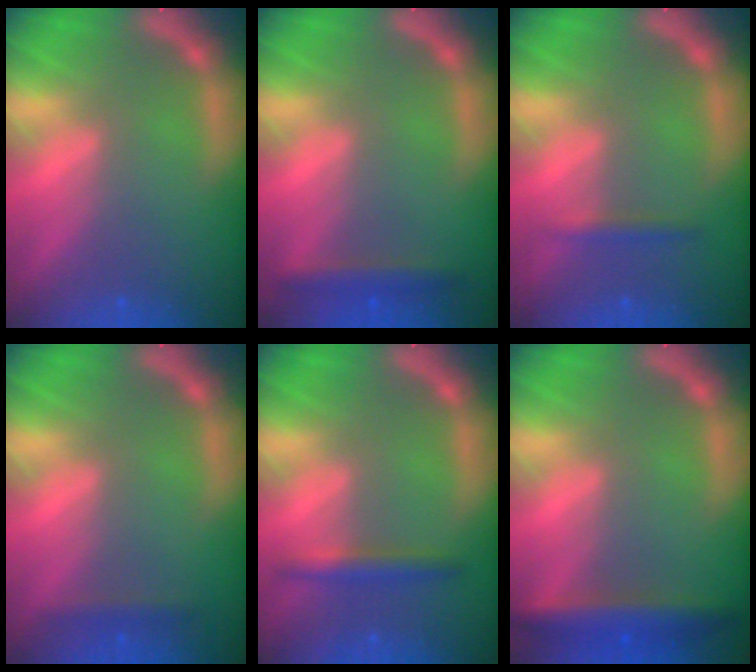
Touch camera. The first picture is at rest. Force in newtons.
{"total": 2.4}
{"total": 1.4}
{"total": 1.4}
{"total": 2.4}
{"total": 4.5}